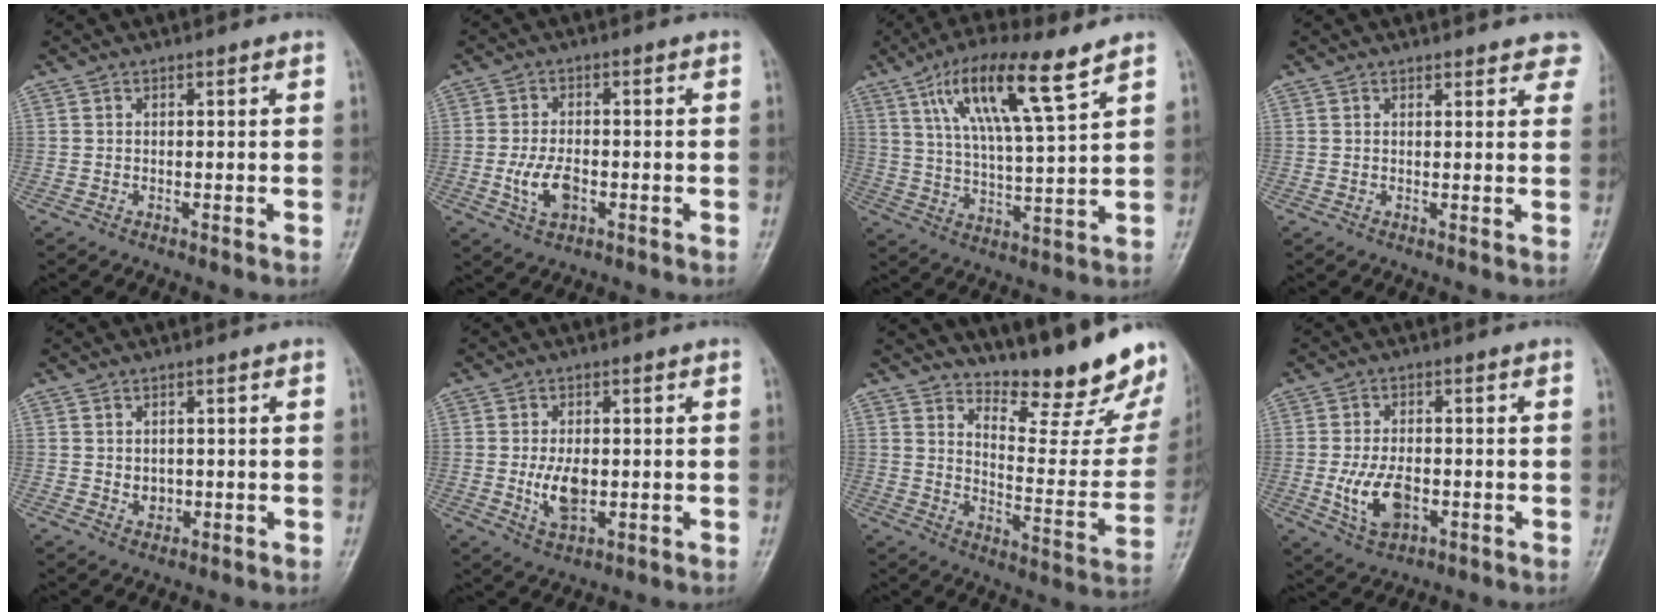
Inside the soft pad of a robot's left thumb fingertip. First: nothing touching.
{"total": 5.8, "force": [-1.5, 3.3, 4.6], "torque": [-0.090, 0.003, -0.025]}
{"total": 14.4, "force": [8.2, 2.5, 11.6], "torque": [-0.207, -0.027, 0.151]}
{"total": 6.1, "force": [5.1, 2.2, 2.5], "torque": [0.007, -0.015, 0.047]}
{"total": 2.4, "force": [0.1, 2.0, 1.3], "torque": [-0.013, -0.002, 0.008]}
{"total": 6.5, "force": [-0.5, 3.7, 5.4], "torque": [-0.092, -0.009, -0.002]}
{"total": 19.1, "force": [16.4, 3.9, 9.1], "torque": [-0.091, -0.150, 0.227]}
{"total": 8.1, "force": [-1.8, 4.7, 6.3], "torque": [-0.114, -0.001, -0.026]}